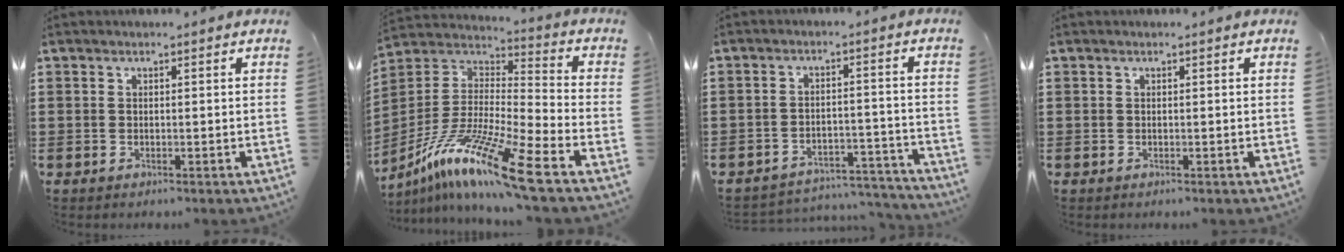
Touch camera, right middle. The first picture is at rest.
{"total": 14.1, "force": [-9.9, 0.3, 10.0], "torque": [-0.209, -0.004, -0.195]}
{"total": 4.3, "force": [-4.2, 0.7, 0.7], "torque": [-0.023, 0.001, -0.090]}
{"total": 0.0}